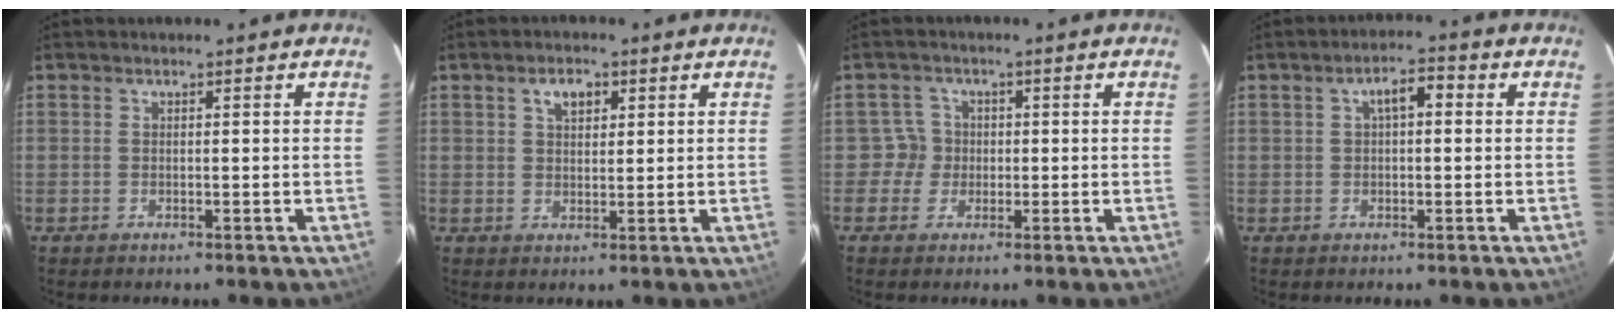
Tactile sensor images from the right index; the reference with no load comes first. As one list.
[{"total": 3.5, "force": [1.8, 1.8, 2.4], "torque": [-0.041, 0.008, 0.032]}, {"total": 2.7, "force": [-0.3, 2.6, -0.3], "torque": [0.012, 0.011, -0.006]}, {"total": 4.0, "force": [0.9, 1.5, 3.5], "torque": [-0.059, 0.016, 0.015]}]